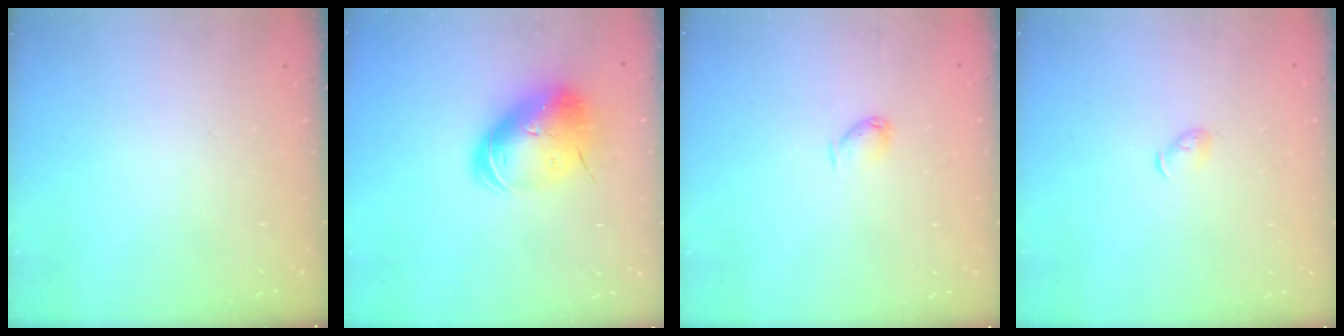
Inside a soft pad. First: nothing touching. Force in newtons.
{"total": 13.7, "press": 13.6, "slide": 2.1}
{"total": 3.5, "press": 3.5, "slide": 0.6}
{"total": 3.8, "press": 3.7, "slide": 0.9}